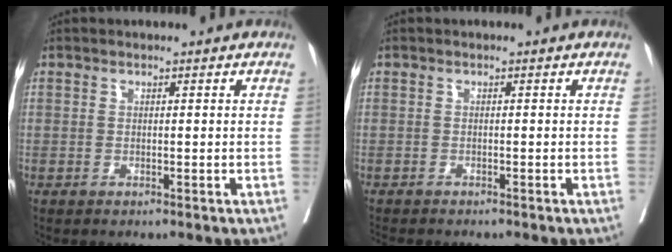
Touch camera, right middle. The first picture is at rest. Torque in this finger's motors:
{"motor_torque": [0.55, -0.59, 0.03, 0.03]}